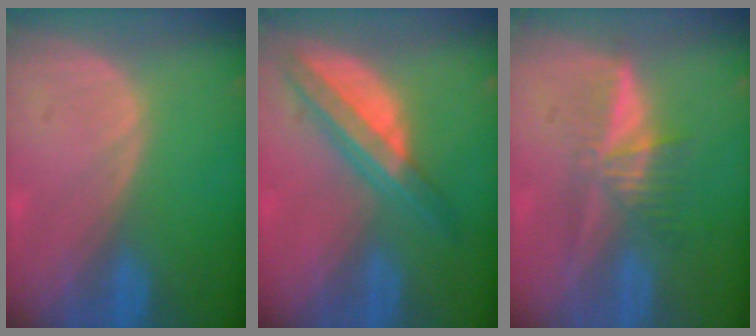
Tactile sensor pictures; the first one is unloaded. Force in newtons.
{"total": 7.7, "press": 6.5, "slide": 4.1}
{"total": 5.3, "press": 5.2, "slide": 1.2}